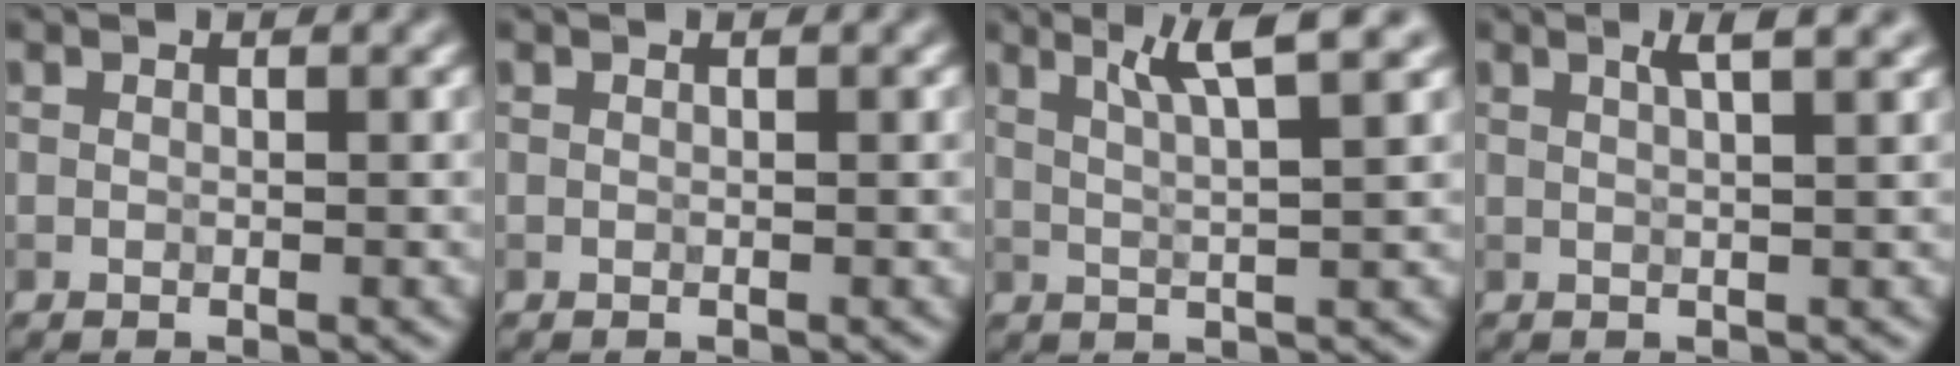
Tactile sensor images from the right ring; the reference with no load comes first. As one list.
[{"total": 0.0}, {"total": 4.8, "force": [2.8, 0.6, 3.8], "torque": [-0.054, 0.011, 0.049]}, {"total": 3.1, "force": [1.8, 0.9, 2.4], "torque": [-0.014, 0.012, 0.005]}]